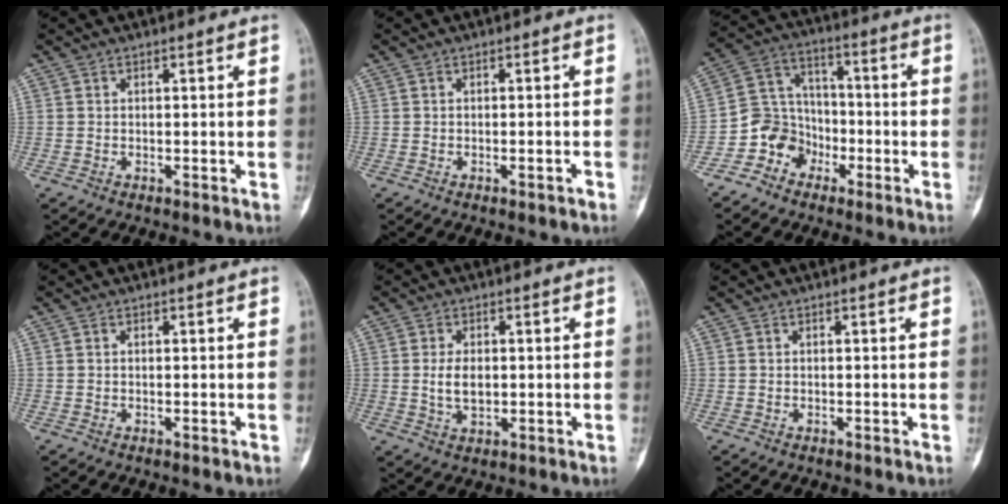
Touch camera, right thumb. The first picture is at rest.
{"total": 1.1, "force": [-0.7, 0.2, 0.8], "torque": [-0.013, 0.007, -0.008]}
{"total": 9.2, "force": [-4.8, 7.7, 1.8], "torque": [0.011, 0.067, -0.096]}
{"total": 0.0}
{"total": 4.7, "force": [0.1, 2.8, 3.7], "torque": [-0.064, -0.004, 0.007]}
{"total": 0.0}